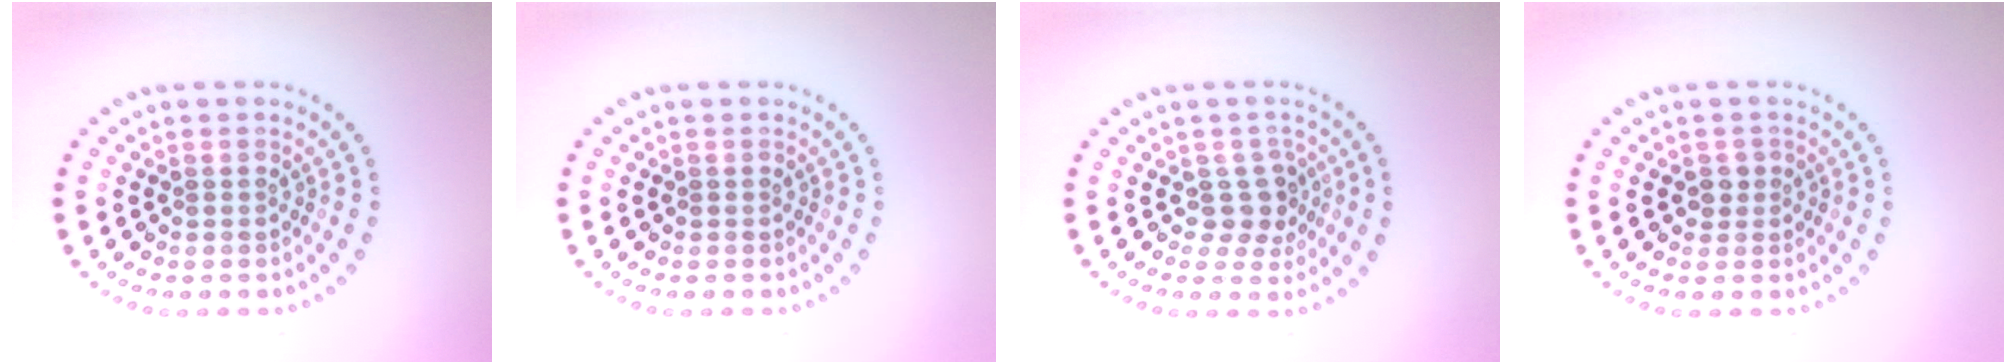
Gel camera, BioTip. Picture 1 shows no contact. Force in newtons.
{"total": 0.0}
{"total": 2.5, "press": 2.0, "slide": 1.6}
{"total": 1.2, "press": 1.0, "slide": 0.8}